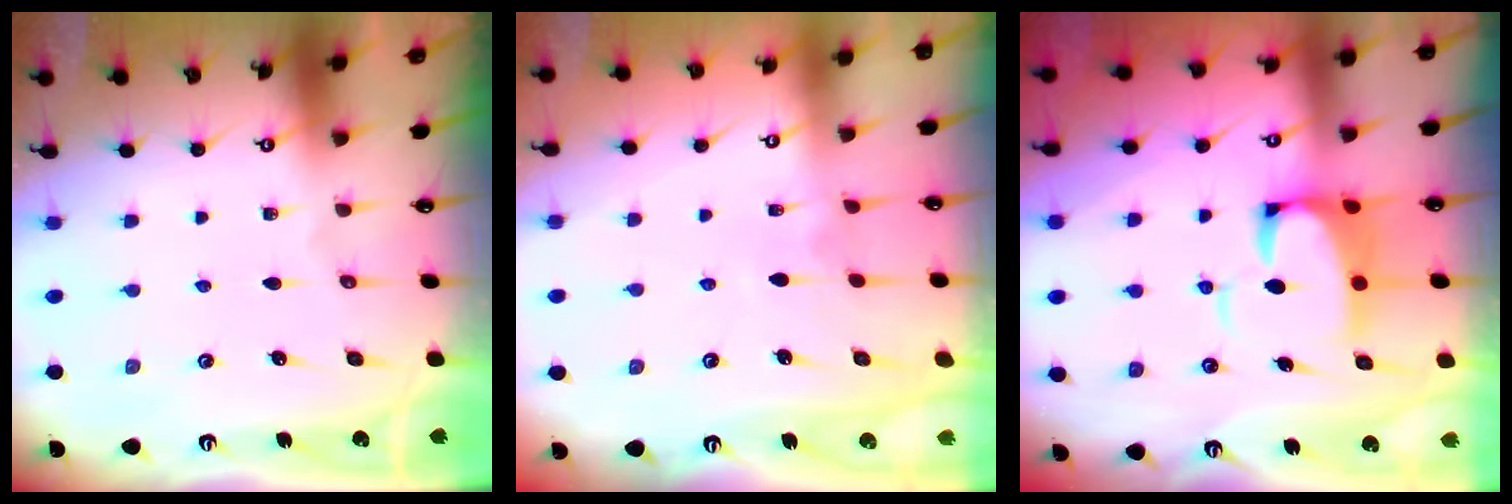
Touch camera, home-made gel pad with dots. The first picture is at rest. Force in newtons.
{"total": 2.9, "press": 2.8, "slide": 0.5}
{"total": 6.1, "press": 6.0, "slide": 1.2}